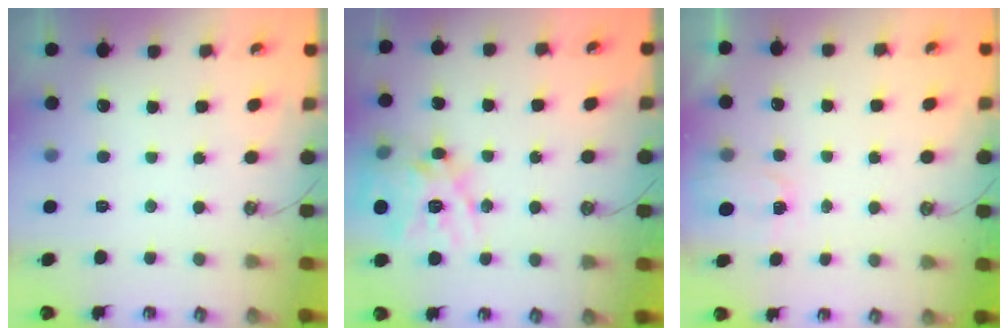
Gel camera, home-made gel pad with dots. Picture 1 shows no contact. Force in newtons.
{"total": 20.0, "press": 19.8, "slide": 2.8}
{"total": 2.4, "press": 2.4, "slide": 0.3}